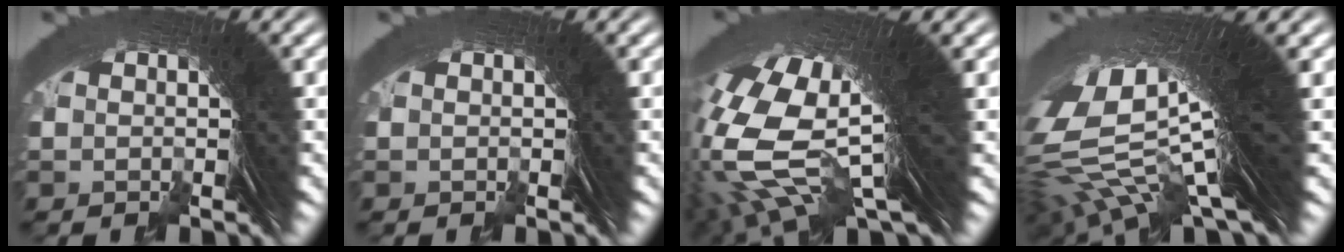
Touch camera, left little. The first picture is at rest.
{"total": 0.0}
{"total": 18.9, "force": [4.8, 9.4, 15.7], "torque": [-0.300, -0.011, 0.089]}
{"total": 19.0, "force": [5.5, 8.0, 16.4], "torque": [-0.311, -0.012, 0.102]}